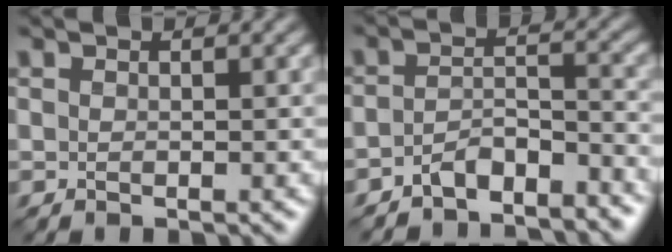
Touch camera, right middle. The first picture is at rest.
{"total": 3.8, "force": [-3.4, 0.8, 1.4], "torque": [-0.033, 0.005, -0.068]}